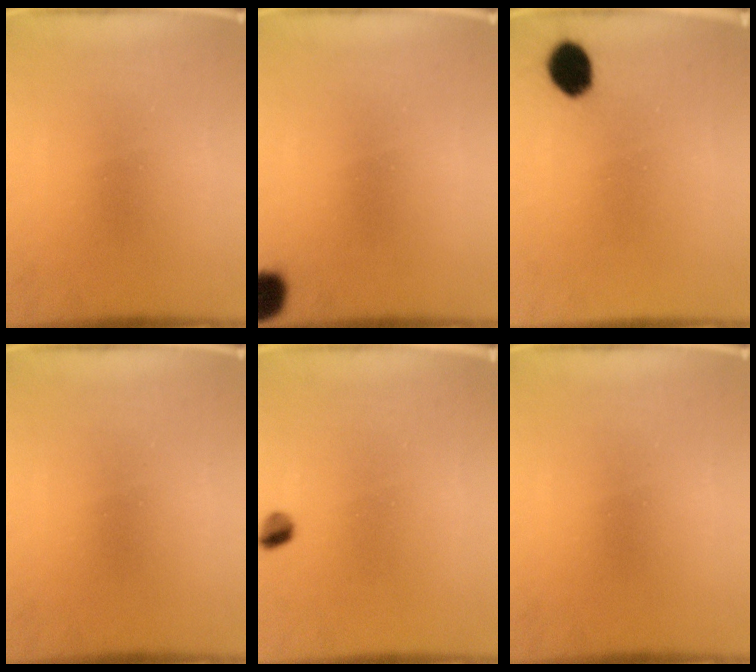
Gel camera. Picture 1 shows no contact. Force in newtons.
{"total": 5.5}
{"total": 6.8}
{"total": 0.0}
{"total": 2.3}
{"total": 0.0}